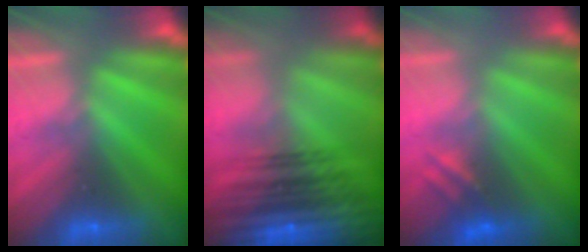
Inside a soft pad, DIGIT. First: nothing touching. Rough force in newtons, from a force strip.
{"total": 7.7}
{"total": 2.6}